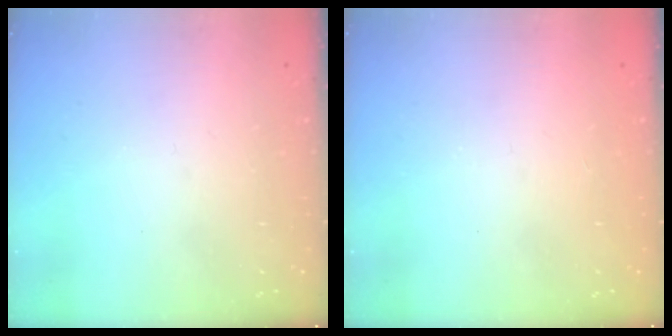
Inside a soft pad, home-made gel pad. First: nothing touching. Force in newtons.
{"total": 1.3, "press": 1.1, "slide": 0.7}